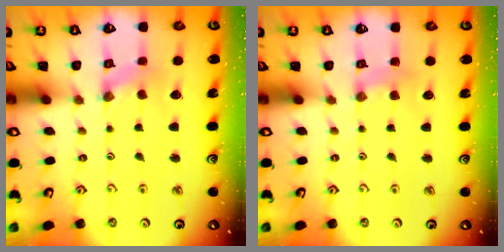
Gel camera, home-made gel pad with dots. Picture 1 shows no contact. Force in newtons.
{"total": 2.9, "press": 2.9, "slide": 0.4}